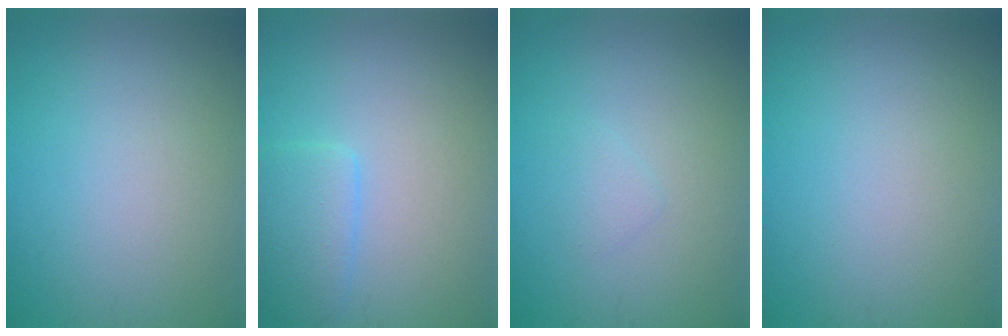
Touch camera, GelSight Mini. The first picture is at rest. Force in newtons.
{"total": 2.9, "press": 2.9, "slide": 0.1}
{"total": 0.9, "press": 0.9, "slide": 0.1}
{"total": 0.0}